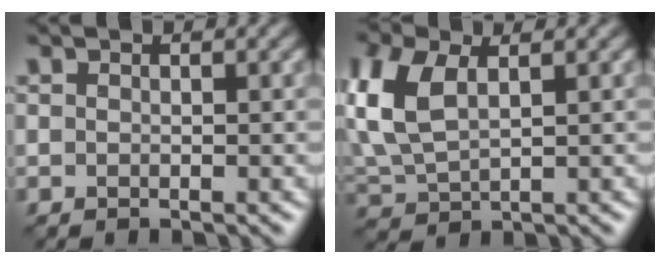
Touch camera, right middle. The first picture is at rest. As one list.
[{"total": 5.6, "force": [1.7, 3.0, 4.3], "torque": [-0.118, 0.008, 0.037]}]